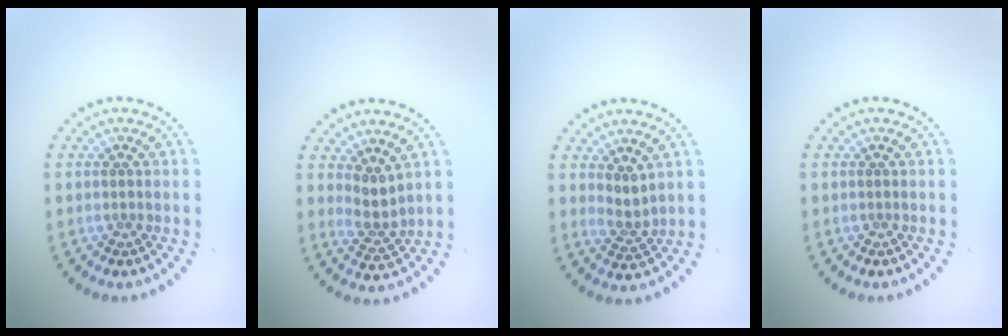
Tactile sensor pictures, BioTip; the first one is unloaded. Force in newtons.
{"total": 2.2, "press": 1.7, "slide": 1.3}
{"total": 1.7, "press": 1.3, "slide": 1.1}
{"total": 0.0}